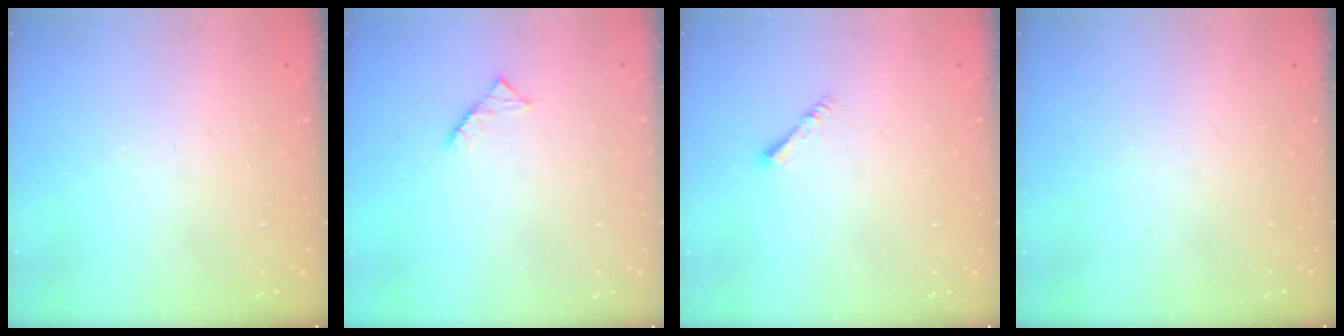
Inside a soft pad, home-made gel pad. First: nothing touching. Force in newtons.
{"total": 2.6, "press": 2.6, "slide": 0.4}
{"total": 1.4, "press": 1.4, "slide": 0.3}
{"total": 0.0}